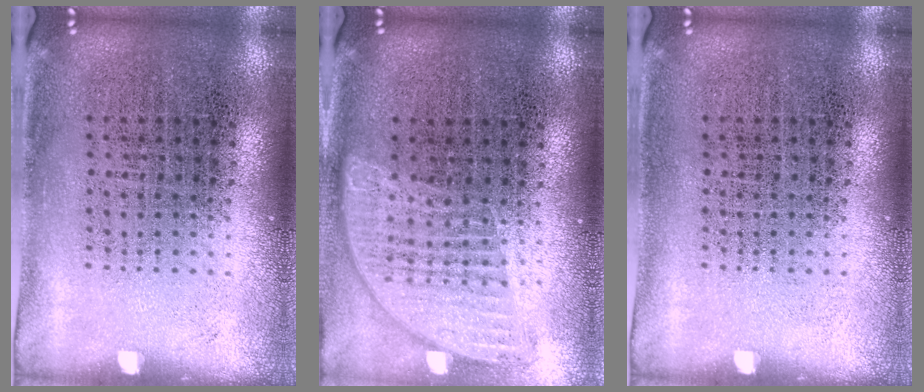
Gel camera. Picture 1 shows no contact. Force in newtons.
{"total": 1.0, "press": 1.0, "slide": 0.1}
{"total": 0.0}